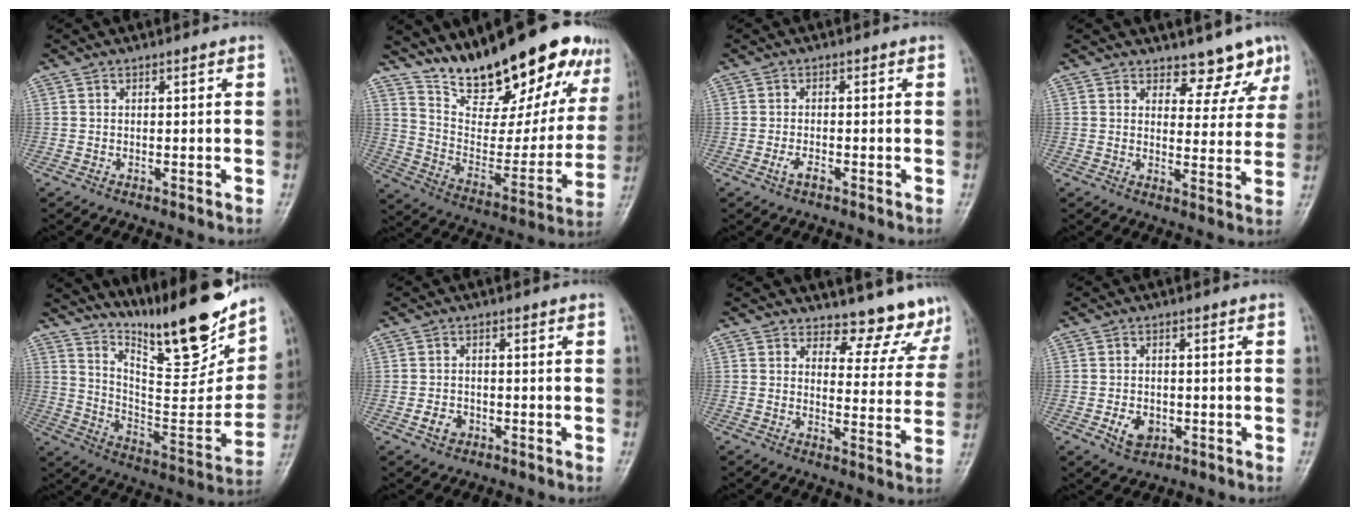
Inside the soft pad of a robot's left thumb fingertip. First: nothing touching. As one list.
[{"total": 25.9, "force": [19.4, 9.1, 14.6], "torque": [-0.178, -0.087, 0.296]}, {"total": 2.0, "force": [-1.1, 1.0, 1.4], "torque": [-0.028, 0.006, -0.021]}, {"total": 6.7, "force": [5.4, 3.4, 1.7], "torque": [0.014, -0.041, 0.063]}, {"total": 22.1, "force": [17.4, 4.8, 12.8], "torque": [-0.160, -0.111, 0.284]}, {"total": 3.2, "force": [-1.3, 2.6, 1.4], "torque": [-0.015, 0.007, -0.022]}, {"total": 10.3, "force": [9.6, 3.8, 0.8], "torque": [0.034, -0.086, 0.099]}, {"total": 4.8, "force": [-1.5, 3.6, 2.7], "torque": [-0.035, 0.003, -0.020]}]